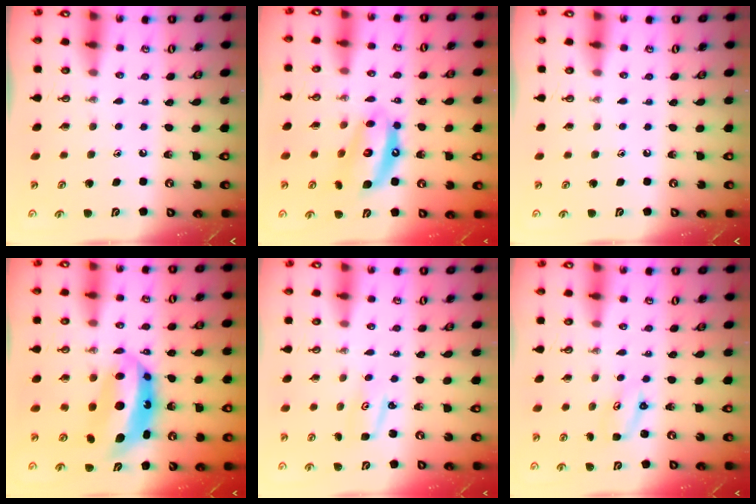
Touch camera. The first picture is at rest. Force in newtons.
{"total": 11.5, "press": 11.5, "slide": 1.1}
{"total": 0.0}
{"total": 8.9, "press": 8.8, "slide": 1.0}
{"total": 3.0, "press": 3.0, "slide": 0.3}
{"total": 2.7, "press": 2.7, "slide": 0.3}